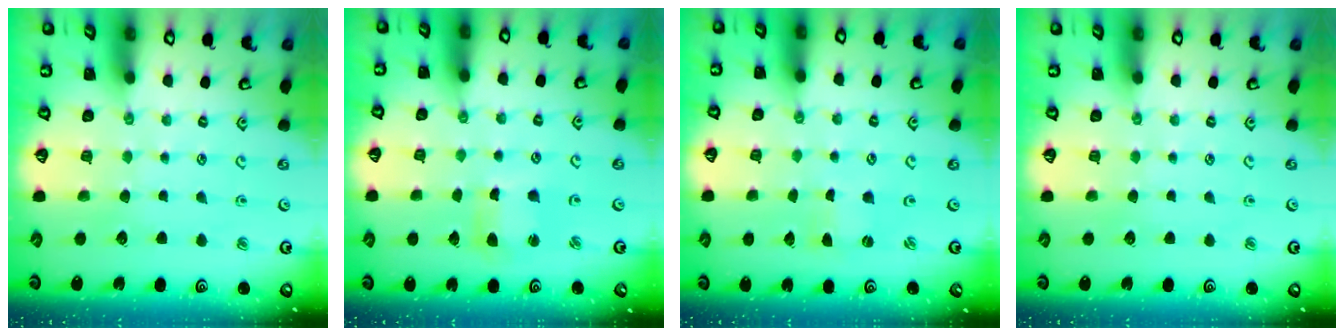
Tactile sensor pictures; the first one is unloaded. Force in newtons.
{"total": 3.9, "press": 3.9, "slide": 0.4}
{"total": 0.0}
{"total": 0.0}